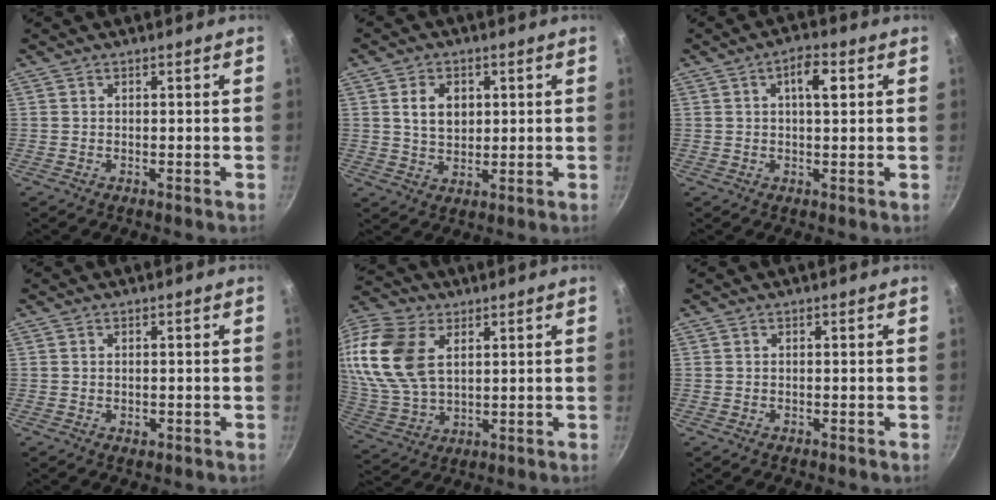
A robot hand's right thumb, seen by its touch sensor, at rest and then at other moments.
{"total": 6.3, "force": [1.5, 4.5, 4.1], "torque": [-0.056, -0.007, 0.028]}
{"total": 5.0, "force": [1.4, 1.9, 4.4], "torque": [-0.065, 0.005, 0.017]}
{"total": 1.3, "force": [-0.3, 0.9, 0.9], "torque": [-0.012, 0.000, -0.005]}
{"total": 21.2, "force": [6.8, 13.7, 14.7], "torque": [-0.321, -0.006, 0.135]}
{"total": 0.0}